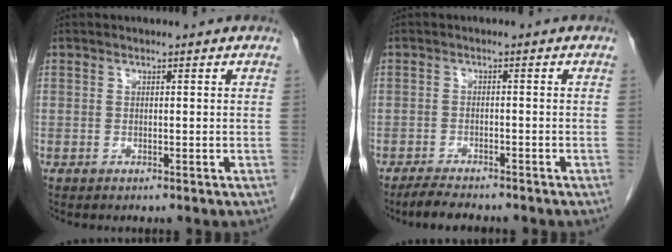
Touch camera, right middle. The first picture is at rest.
{"total": 4.3, "force": [-3.8, 0.8, 1.8], "torque": [-0.038, -0.012, -0.064]}